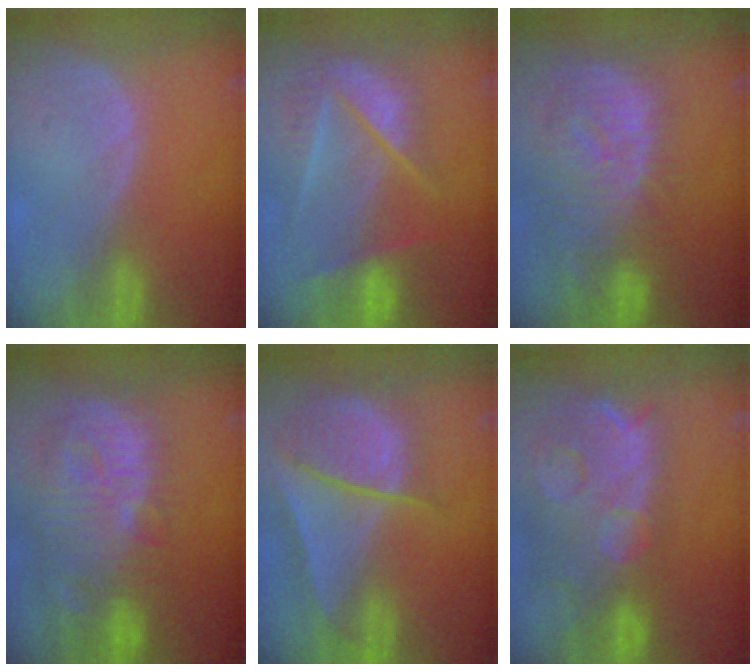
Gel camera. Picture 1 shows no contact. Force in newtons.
{"total": 9.5, "press": 8.3, "slide": 4.7}
{"total": 12.4, "press": 10.8, "slide": 6.2}
{"total": 14.2, "press": 12.4, "slide": 6.9}
{"total": 9.4, "press": 8.1, "slide": 4.8}
{"total": 14.7, "press": 11.9, "slide": 8.6}